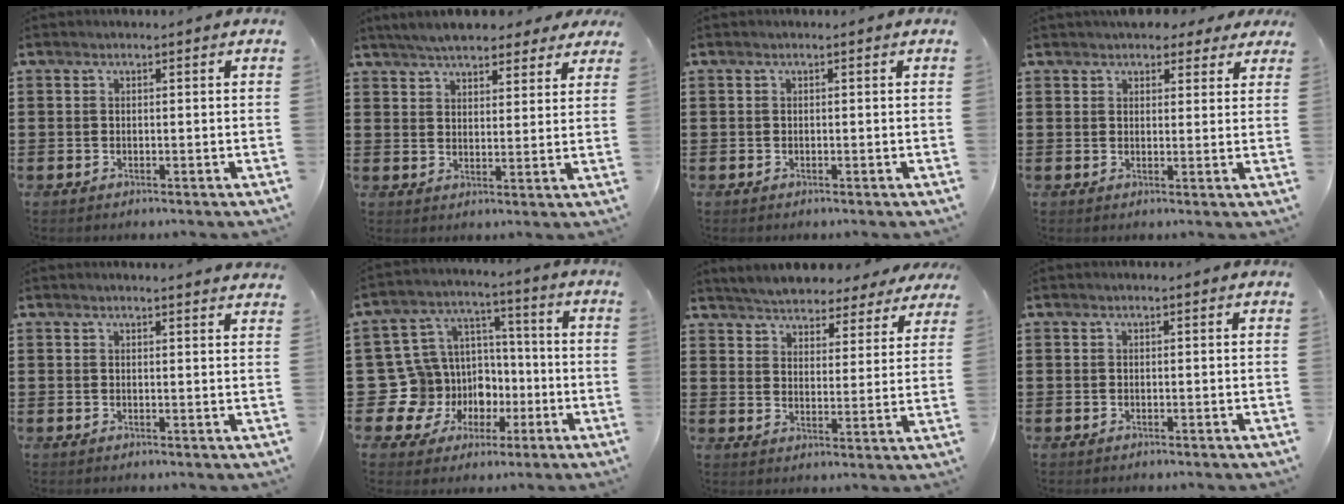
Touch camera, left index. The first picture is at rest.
{"total": 5.6, "force": [5.2, 1.3, 1.9], "torque": [-0.053, -0.003, 0.096]}
{"total": 0.0}
{"total": 3.8, "force": [3.2, 1.7, 1.2], "torque": [-0.024, 0.002, 0.058]}
{"total": 1.6, "force": [1.5, -0.2, 0.4], "torque": [-0.010, -0.002, 0.029]}
{"total": 12.3, "force": [-3.3, 11.3, 3.4], "torque": [-0.141, -0.015, -0.034]}
{"total": 4.7, "force": [4.7, 0.2, 0.1], "torque": [-0.027, -0.027, 0.081]}
{"total": 0.0}